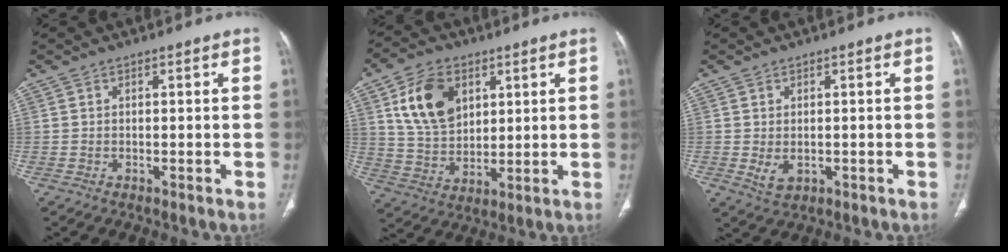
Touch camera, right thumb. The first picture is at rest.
{"total": 12.7, "force": [5.0, 8.5, 8.0], "torque": [-0.123, -0.016, 0.102]}
{"total": 3.0, "force": [-0.5, 2.0, 2.2], "torque": [-0.037, -0.005, 0.004]}